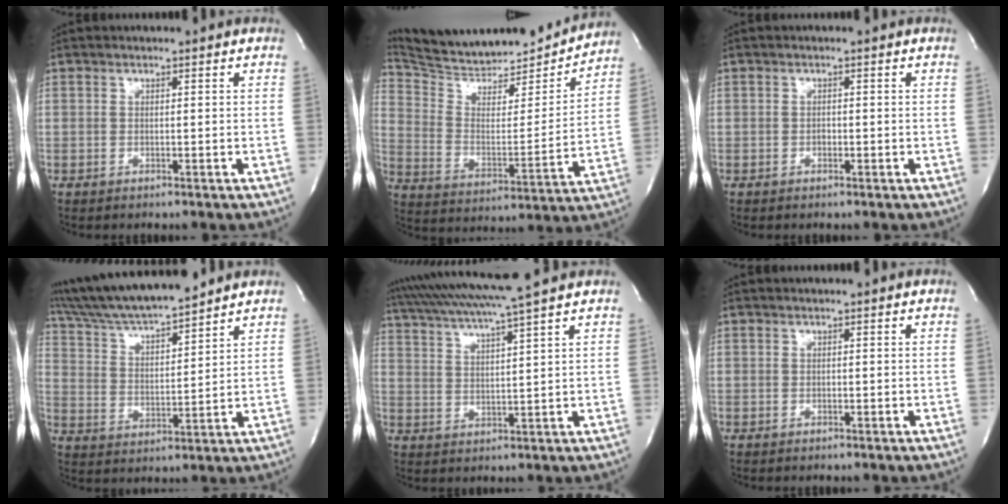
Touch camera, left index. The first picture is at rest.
{"total": 20.8, "force": [20.0, 3.1, 4.9], "torque": [-0.088, -0.038, 0.302]}
{"total": 0.9, "force": [-0.8, 0.3, 0.3], "torque": [-0.004, -0.003, -0.014]}
{"total": 14.9, "force": [13.4, 1.0, 6.4], "torque": [-0.122, 0.010, 0.239]}
{"total": 12.0, "force": [9.9, -1.8, 6.5], "torque": [-0.122, 0.007, 0.155]}
{"total": 0.5, "force": [-0.5, 0.0, 0.0], "torque": [0.003, -0.004, -0.009]}